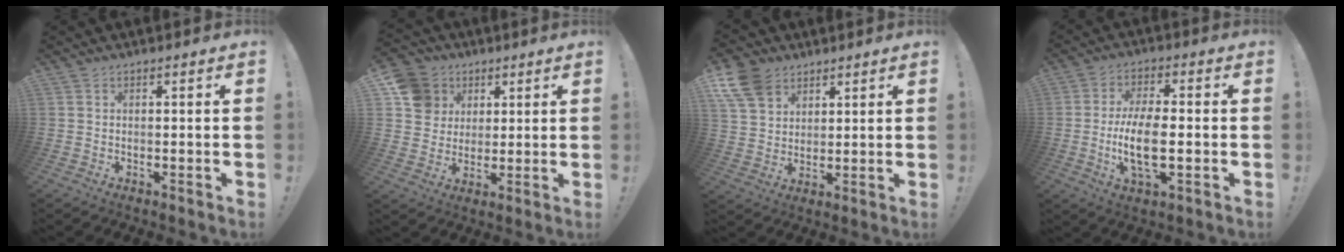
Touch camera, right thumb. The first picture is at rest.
{"total": 11.1, "force": [4.4, 9.7, 3.2], "torque": [-0.035, -0.018, 0.089]}
{"total": 10.5, "force": [6.1, 7.4, 4.3], "torque": [-0.083, -0.031, 0.122]}
{"total": 12.0, "force": [-1.9, 4.5, 11.0], "torque": [-0.224, -0.006, -0.039]}